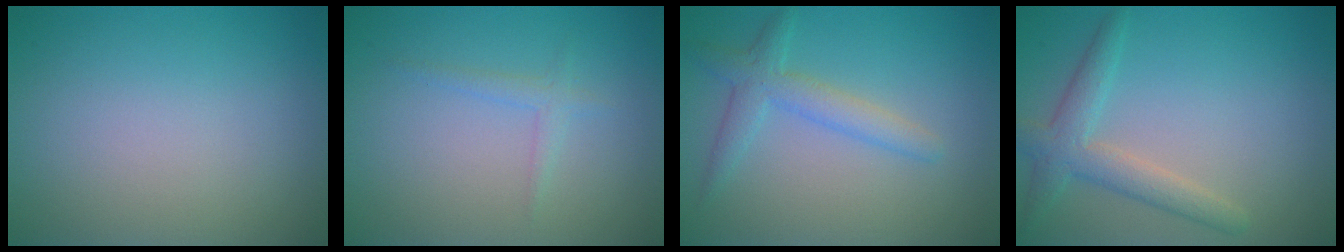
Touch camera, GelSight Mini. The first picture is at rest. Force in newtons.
{"total": 1.2, "press": 1.2, "slide": 0.1}
{"total": 2.7, "press": 2.7, "slide": 0.1}
{"total": 3.3, "press": 3.3, "slide": 0.1}